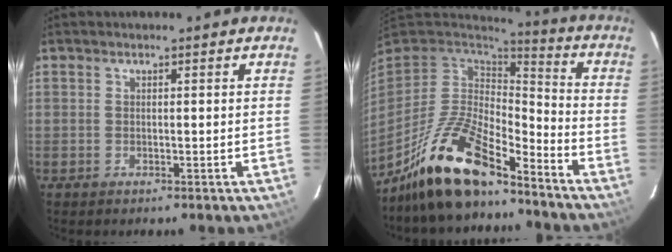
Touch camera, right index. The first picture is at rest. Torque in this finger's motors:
{"motor_torque": [0.59, -0.68, 0.79, 0.21]}